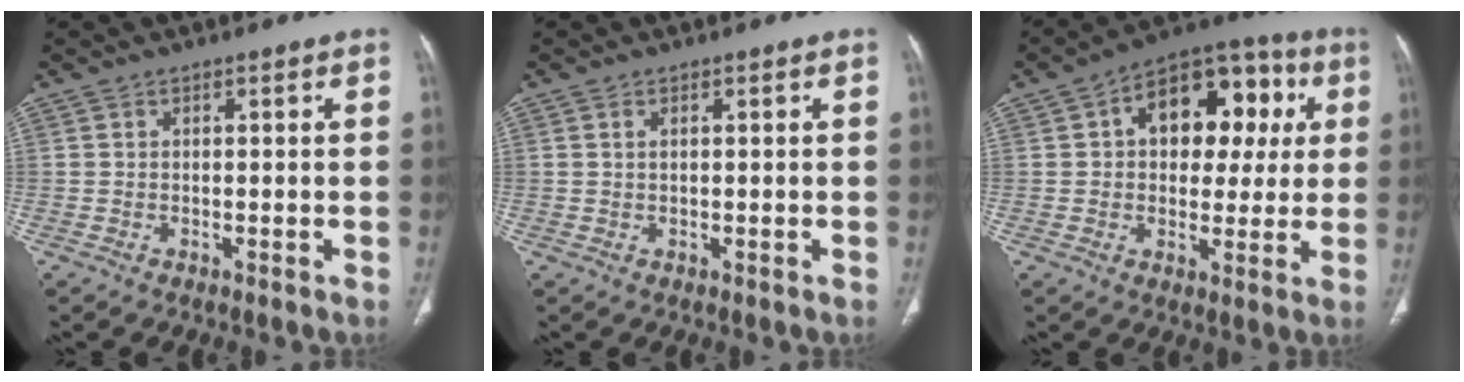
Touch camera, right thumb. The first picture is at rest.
{"total": 0.9, "force": [0.4, 0.4, 0.7], "torque": [-0.016, 0.004, 0.009]}
{"total": 17.2, "force": [4.0, 11.1, 12.5], "torque": [-0.119, 0.026, 0.053]}